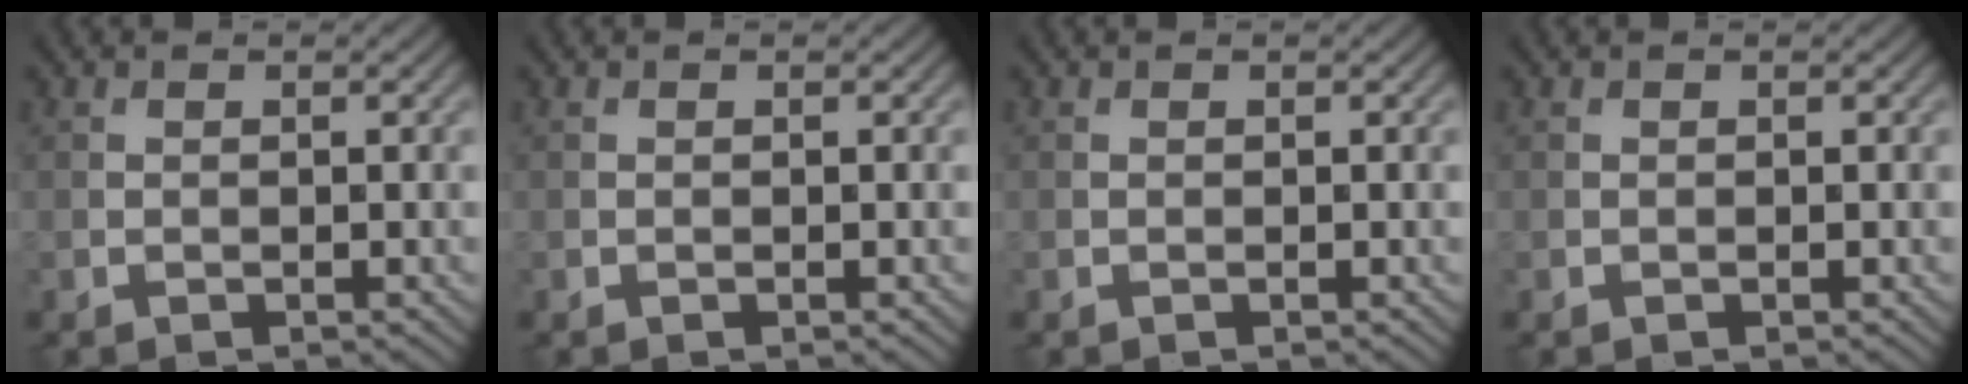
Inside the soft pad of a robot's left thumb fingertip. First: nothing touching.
{"total": 0.0}
{"total": 0.0}
{"total": 0.0}